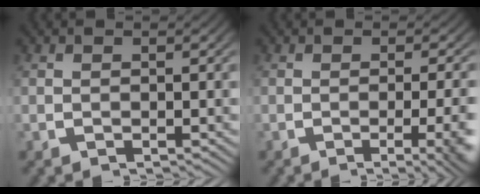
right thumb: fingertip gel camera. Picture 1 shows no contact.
{"total": 5.3, "force": [-2.1, 1.3, 4.7], "torque": [-0.063, -0.005, -0.030]}